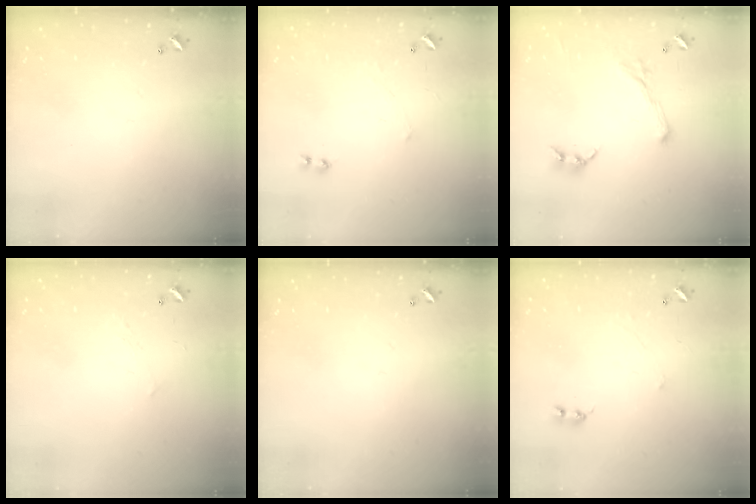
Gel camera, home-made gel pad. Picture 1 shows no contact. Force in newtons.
{"total": 2.4, "press": 2.3, "slide": 0.5}
{"total": 1.1, "press": 0.6, "slide": 0.9}
{"total": 2.9, "press": 2.8, "slide": 0.4}
{"total": 0.0}
{"total": 0.9, "press": 0.8, "slide": 0.3}